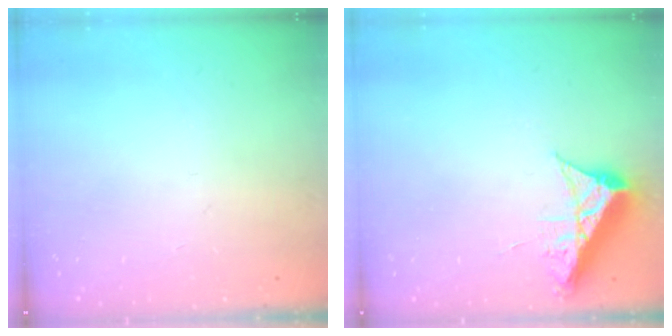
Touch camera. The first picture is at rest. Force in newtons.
{"total": 8.2, "press": 8.2, "slide": 0.3}